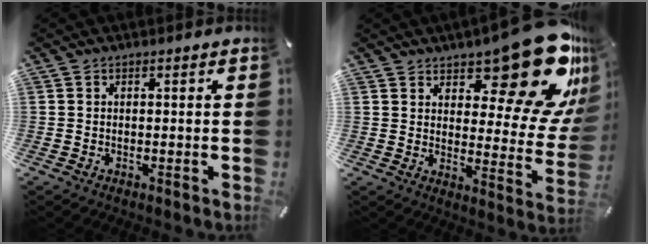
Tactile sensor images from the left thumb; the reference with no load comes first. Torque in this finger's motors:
{"motor_torque": [3.21, 1.80, 0.80, 0.26, 0.13]}